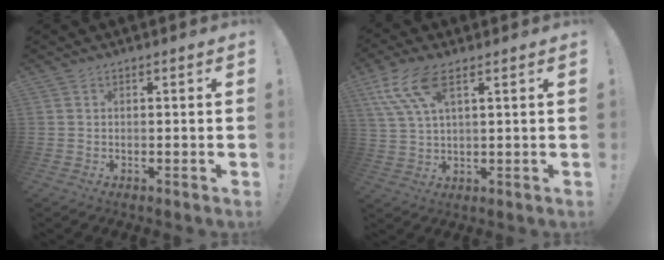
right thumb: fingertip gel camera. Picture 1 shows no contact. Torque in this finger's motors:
{"motor_torque": [0.01, 0.26, 1.00, 0.32, 0.09]}